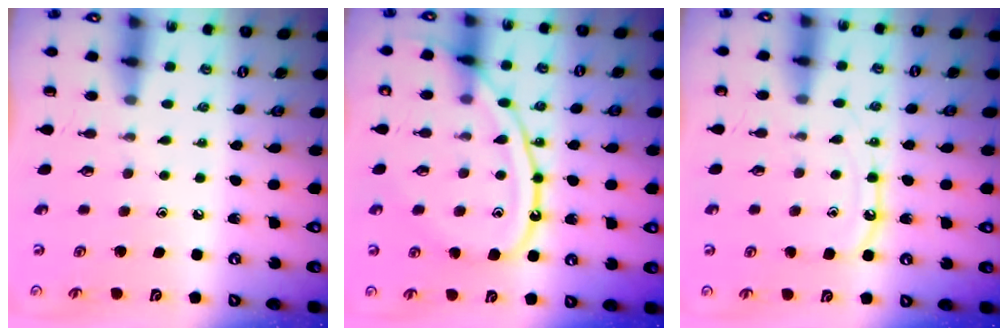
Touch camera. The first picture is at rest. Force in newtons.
{"total": 14.2, "press": 14.2, "slide": 1.2}
{"total": 9.0, "press": 8.9, "slide": 0.7}